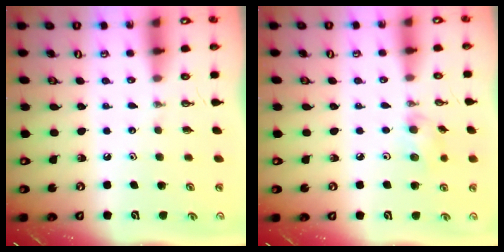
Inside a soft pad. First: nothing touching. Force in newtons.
{"total": 6.4, "press": 6.3, "slide": 1.1}